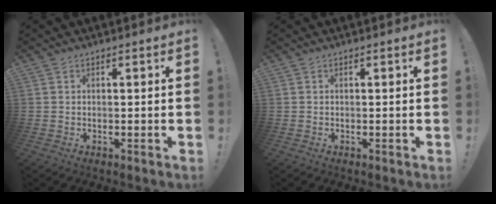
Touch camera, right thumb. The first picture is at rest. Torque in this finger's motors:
{"motor_torque": [0.00, 0.00, 0.00, 0.00, 0.00]}